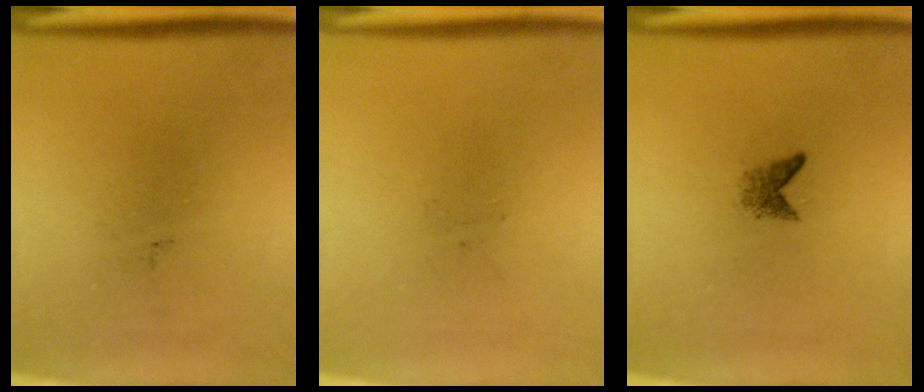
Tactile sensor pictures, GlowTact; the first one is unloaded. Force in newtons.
{"total": 0.0}
{"total": 1.3}